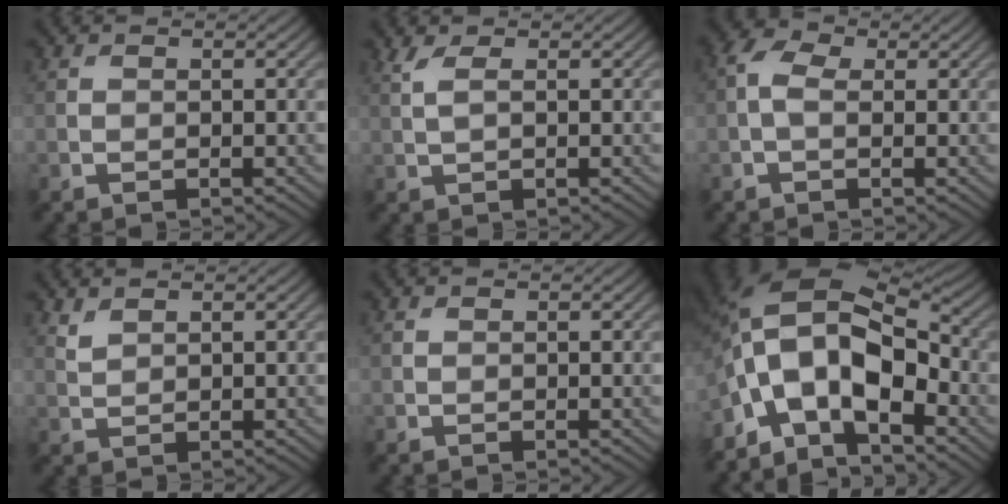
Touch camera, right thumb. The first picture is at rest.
{"total": 2.0, "force": [0.9, 0.8, 1.6], "torque": [-0.045, 0.003, 0.017]}
{"total": 3.2, "force": [0.0, 2.0, 2.5], "torque": [-0.061, 0.007, -0.011]}
{"total": 1.4, "force": [1.2, 0.4, 0.6], "torque": [-0.023, -0.001, 0.029]}
{"total": 0.0}
{"total": 13.5, "force": [-4.6, 7.2, 10.5], "torque": [-0.206, -0.012, -0.093]}